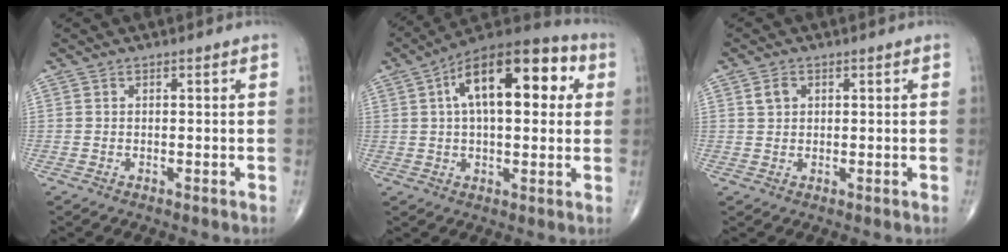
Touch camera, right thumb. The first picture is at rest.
{"total": 19.6, "force": [5.2, 9.2, 16.5], "torque": [-0.231, 0.027, 0.070]}
{"total": 2.2, "force": [0.9, 1.6, 1.2], "torque": [-0.018, 0.002, 0.017]}